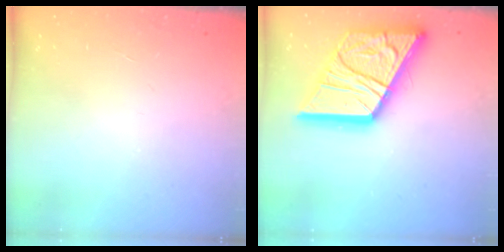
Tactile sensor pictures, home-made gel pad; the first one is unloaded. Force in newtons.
{"total": 27.4, "press": 27.2, "slide": 3.1}